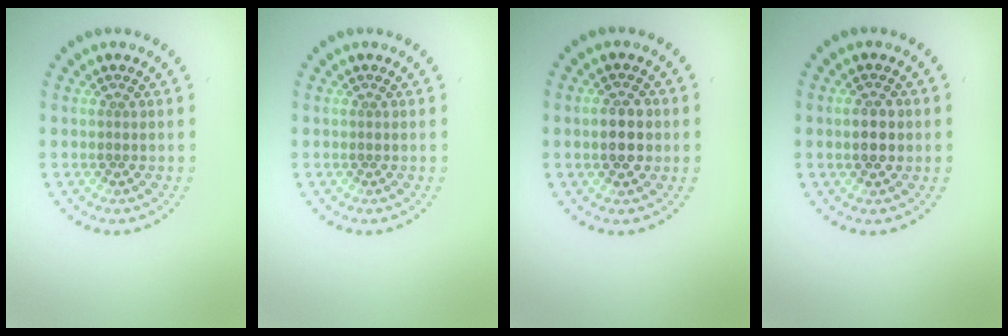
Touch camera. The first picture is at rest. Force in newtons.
{"total": 0.0}
{"total": 2.8, "press": 2.8, "slide": 0.2}
{"total": 2.6, "press": 2.6, "slide": 0.0}